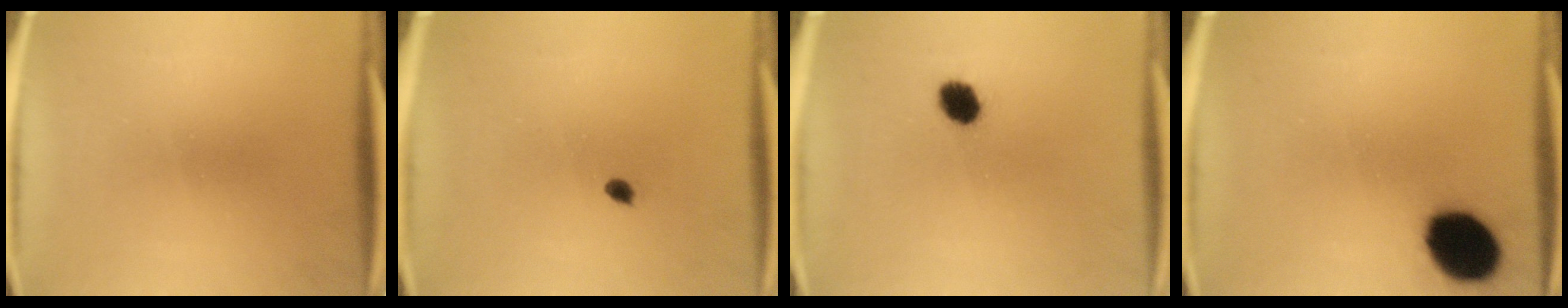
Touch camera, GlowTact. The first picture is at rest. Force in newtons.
{"total": 1.1}
{"total": 5.1}
{"total": 14.5}